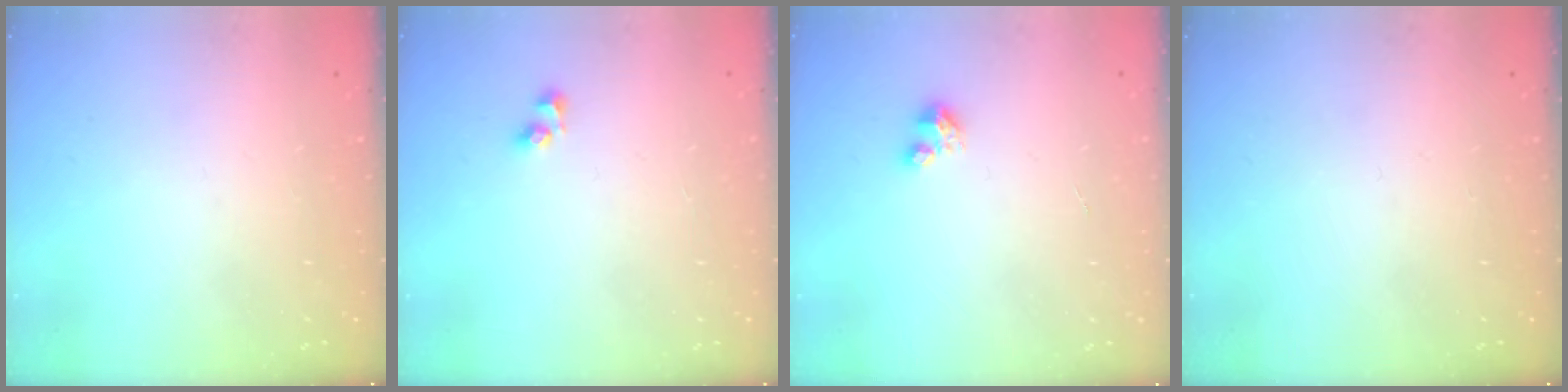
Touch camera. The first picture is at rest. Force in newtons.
{"total": 3.3, "press": 3.3, "slide": 0.4}
{"total": 2.8, "press": 2.8, "slide": 0.3}
{"total": 0.0}